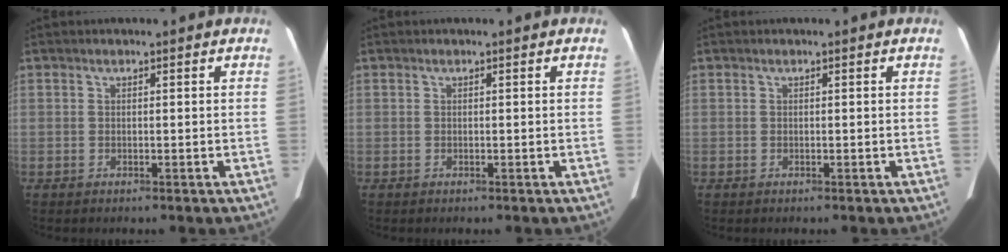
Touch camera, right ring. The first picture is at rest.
{"total": 0.0}
{"total": 0.0}